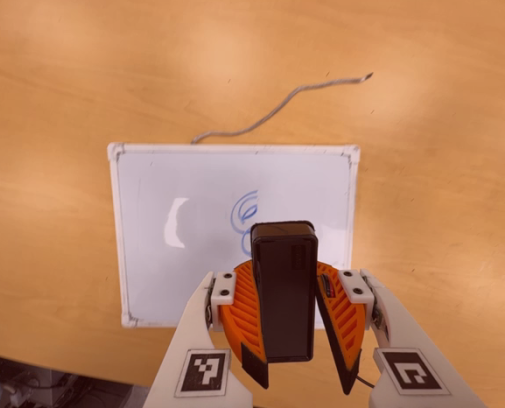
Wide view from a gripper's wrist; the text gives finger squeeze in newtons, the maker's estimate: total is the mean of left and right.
{"total": 10.0, "left": 10.1, "right": 9.9}